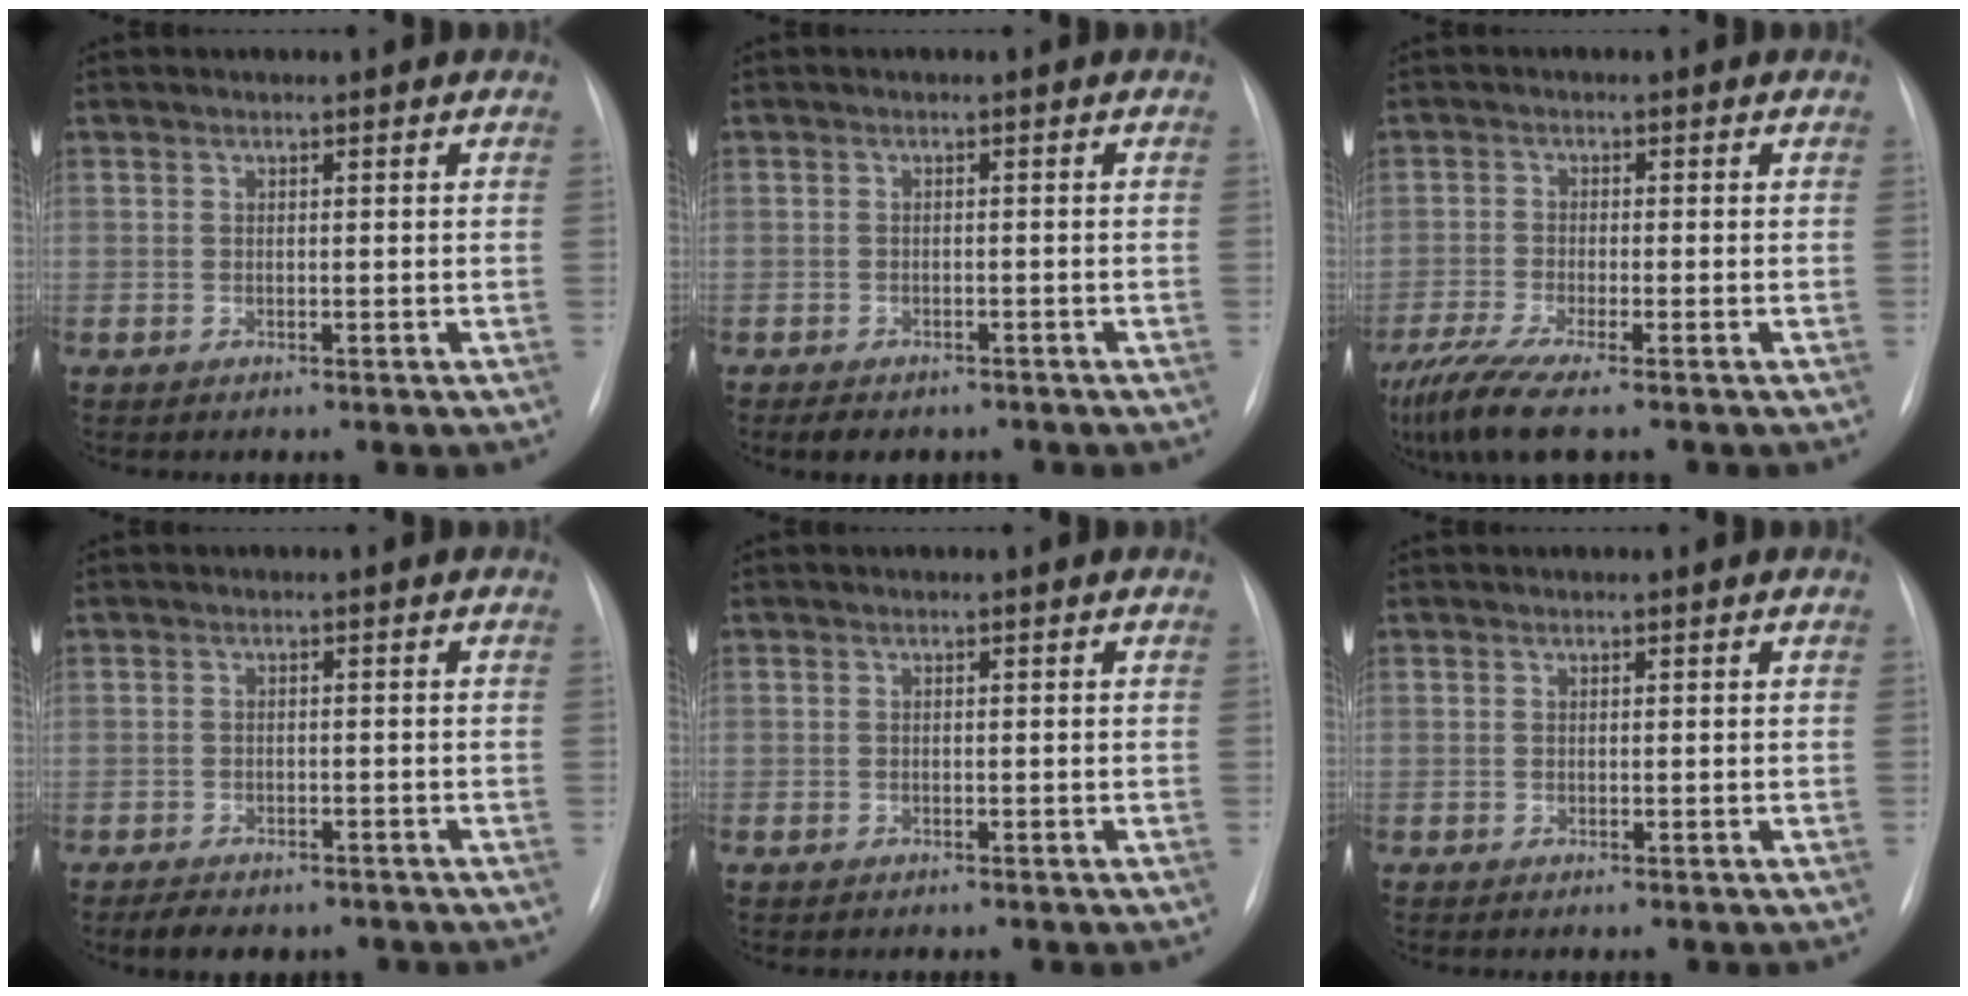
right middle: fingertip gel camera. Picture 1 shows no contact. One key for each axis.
{"total": 4.9, "fx": -3.9, "fy": 2.4, "fz": 1.8, "tx": -0.027, "ty": -0.001, "tz": -0.043}
{"total": 8.8, "fx": -6.6, "fy": 0.9, "fz": 5.7, "tx": -0.114, "ty": -0.023, "tz": -0.118}
{"total": 6.6, "fx": -5.2, "fy": 3.0, "fz": 2.7, "tx": -0.041, "ty": 0.001, "tz": -0.063}
{"total": 0.6, "fx": -0.4, "fy": 0.4, "fz": 0.2, "tx": 0.000, "ty": 0.001, "tz": -0.004}
{"total": 0.0}